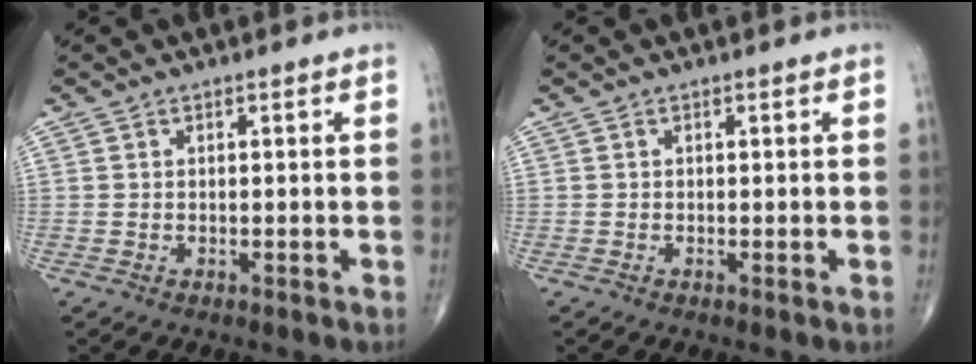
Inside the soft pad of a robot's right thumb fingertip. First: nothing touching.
{"total": 0.0}